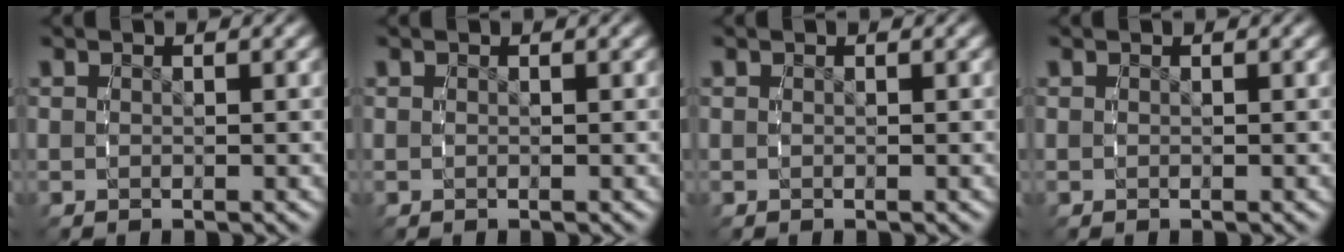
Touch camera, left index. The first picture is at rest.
{"total": 0.0}
{"total": 0.0}
{"total": 0.0}